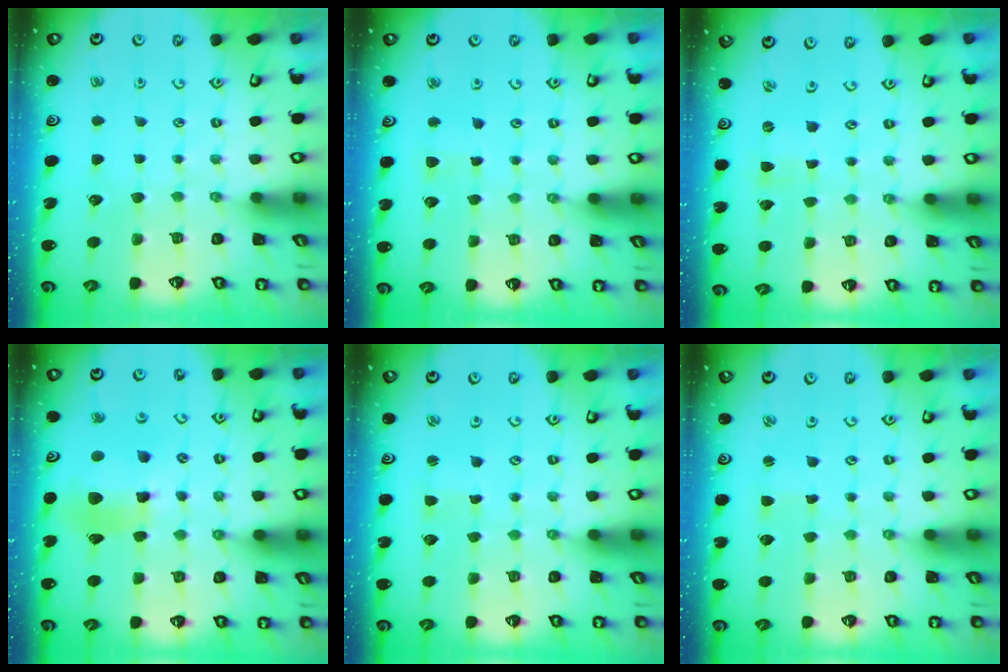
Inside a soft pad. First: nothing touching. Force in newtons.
{"total": 2.8, "press": 2.7, "slide": 0.4}
{"total": 0.0}
{"total": 11.5, "press": 11.4, "slide": 1.3}
{"total": 2.0, "press": 2.0, "slide": 0.4}
{"total": 1.4, "press": 1.4, "slide": 0.3}